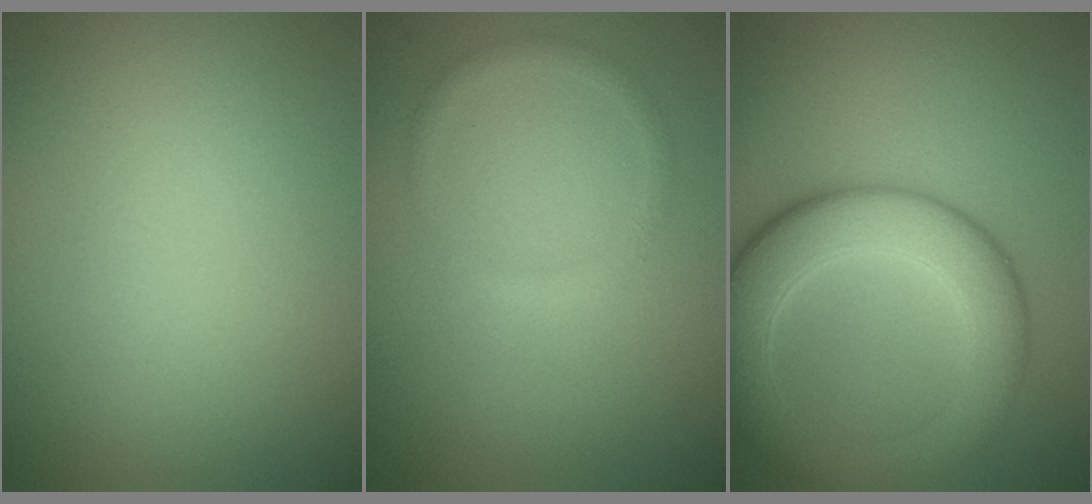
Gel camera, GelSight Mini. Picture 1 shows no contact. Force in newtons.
{"total": 1.1, "press": 1.1, "slide": 0.0}
{"total": 7.4, "press": 7.4, "slide": 0.4}